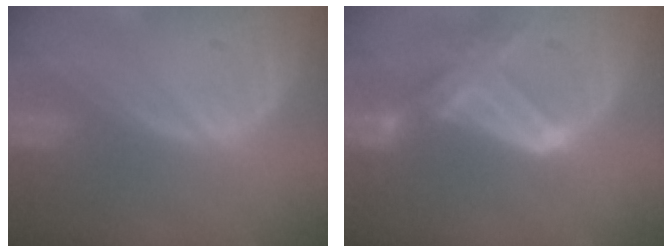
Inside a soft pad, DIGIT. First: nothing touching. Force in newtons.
{"total": 7.2, "press": 6.6, "slide": 2.9}